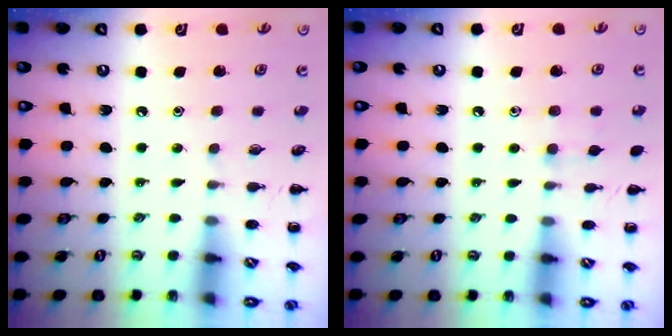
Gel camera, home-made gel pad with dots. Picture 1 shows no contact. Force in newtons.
{"total": 5.8, "press": 5.3, "slide": 2.2}